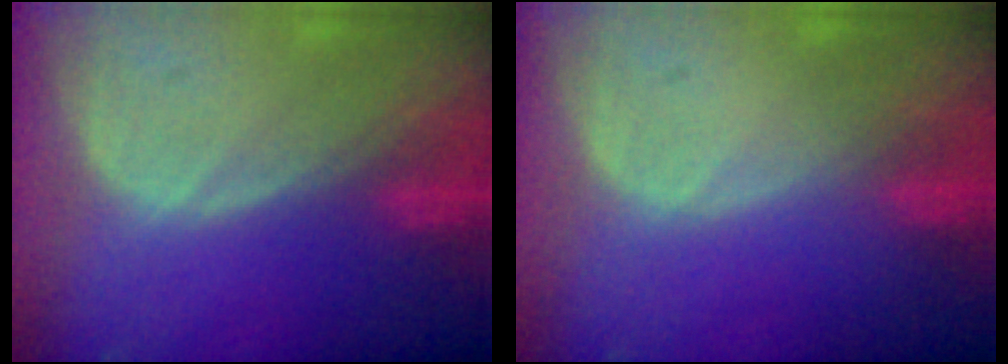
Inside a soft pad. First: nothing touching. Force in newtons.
{"total": 0.0}